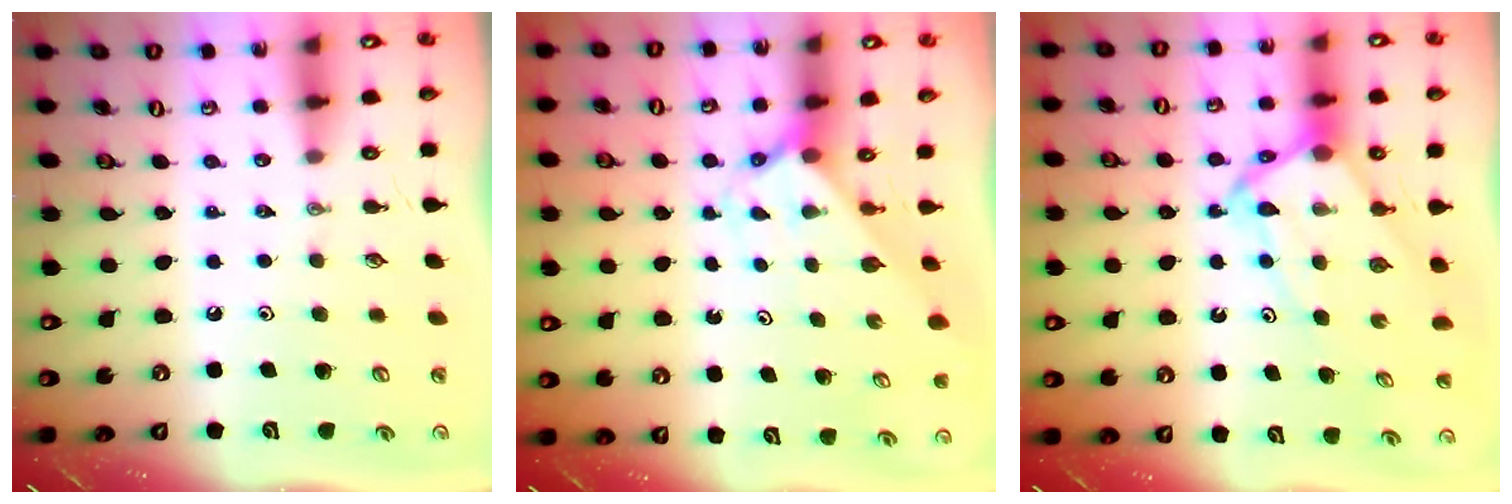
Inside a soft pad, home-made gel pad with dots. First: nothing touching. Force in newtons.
{"total": 2.2, "press": 2.2, "slide": 0.2}
{"total": 8.5, "press": 8.5, "slide": 0.7}